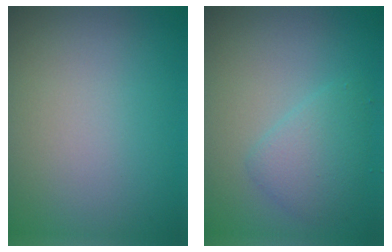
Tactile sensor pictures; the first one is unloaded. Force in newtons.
{"total": 2.6, "press": 2.6, "slide": 0.1}